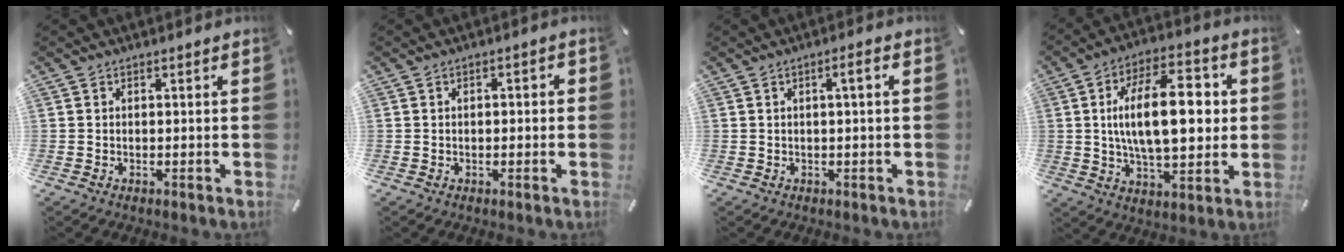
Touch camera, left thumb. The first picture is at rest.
{"total": 1.6, "force": [-0.6, 0.9, 1.2], "torque": [-0.022, 0.005, -0.012]}
{"total": 2.7, "force": [0.2, 0.1, 2.7], "torque": [-0.050, 0.001, 0.002]}
{"total": 19.9, "force": [2.3, 9.8, 17.2], "torque": [-0.290, 0.000, 0.028]}